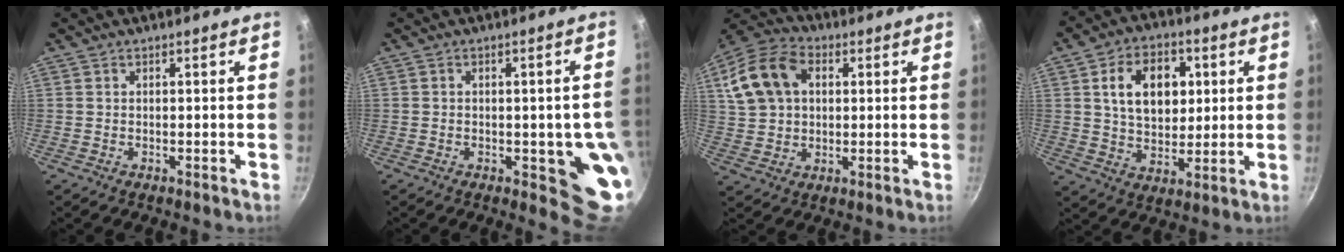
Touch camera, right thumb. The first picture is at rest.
{"total": 10.1, "force": [-1.8, 3.7, 9.2], "torque": [-0.066, -0.002, -0.021]}
{"total": 14.3, "force": [3.9, 10.3, 9.2], "torque": [-0.166, 0.020, 0.063]}
{"total": 13.7, "force": [3.3, 9.5, 9.3], "torque": [-0.114, -0.003, 0.052]}